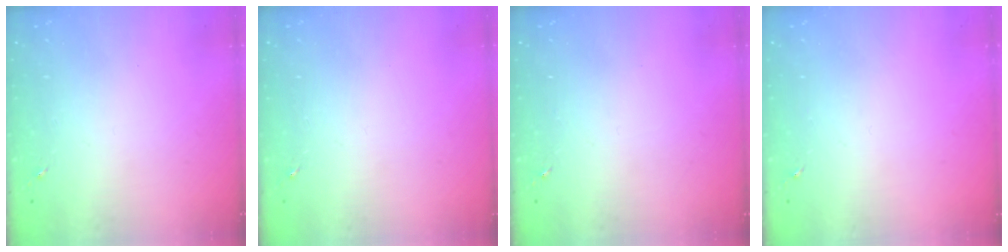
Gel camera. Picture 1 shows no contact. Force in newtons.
{"total": 0.0}
{"total": 0.0}
{"total": 0.0}